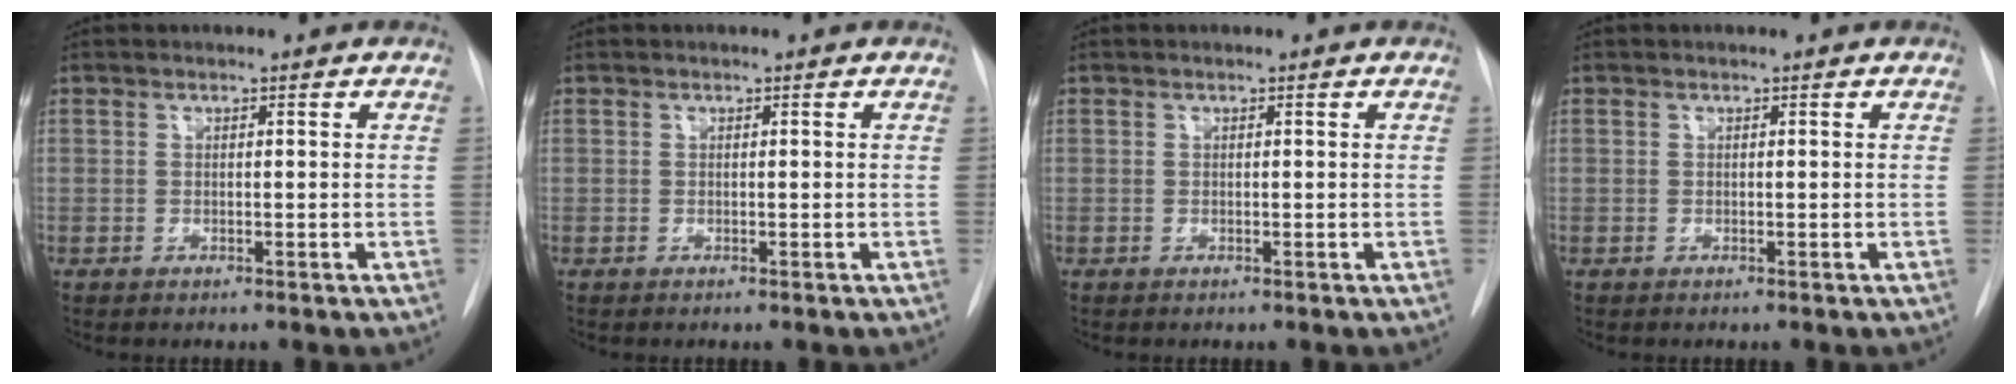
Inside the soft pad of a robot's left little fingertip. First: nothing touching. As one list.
[{"total": 0.0}, {"total": 0.0}, {"total": 0.0}]